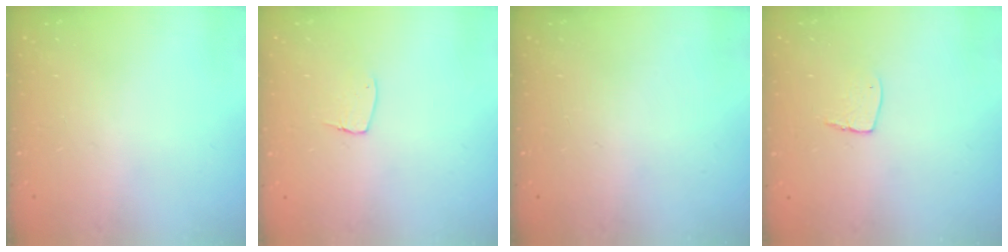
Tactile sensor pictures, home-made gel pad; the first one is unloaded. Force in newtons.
{"total": 4.6, "press": 4.6, "slide": 0.3}
{"total": 0.0}
{"total": 5.6, "press": 5.6, "slide": 0.4}